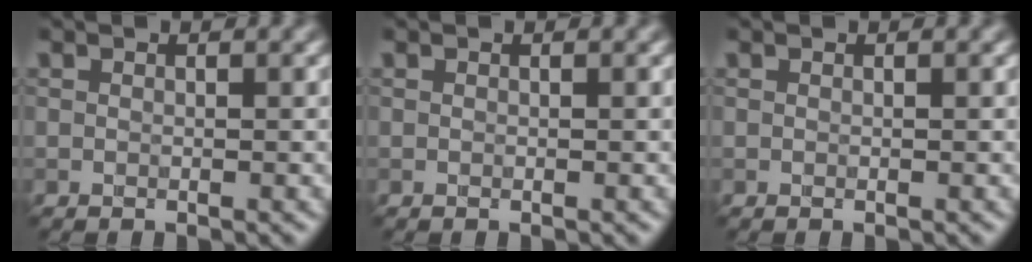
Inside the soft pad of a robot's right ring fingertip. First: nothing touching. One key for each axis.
{"total": 0.0}
{"total": 0.0}